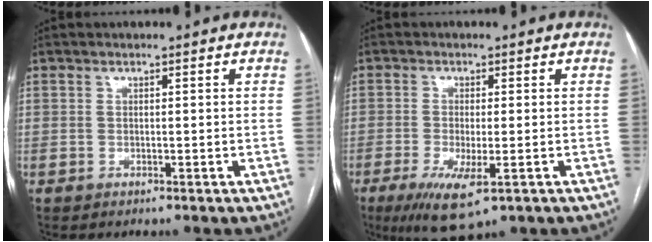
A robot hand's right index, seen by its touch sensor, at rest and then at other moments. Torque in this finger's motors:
{"motor_torque": [0.80, -0.28, 0.37, 0.09]}